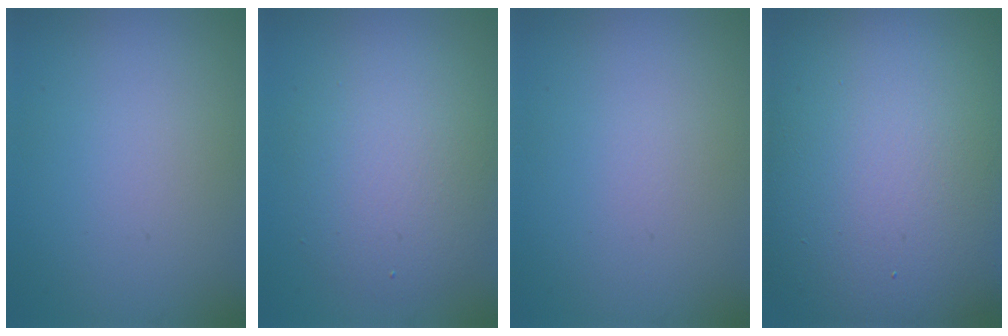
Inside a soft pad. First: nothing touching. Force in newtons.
{"total": 3.7, "press": 3.7, "slide": 0.4}
{"total": 0.0}
{"total": 19.9, "press": 19.8, "slide": 1.4}